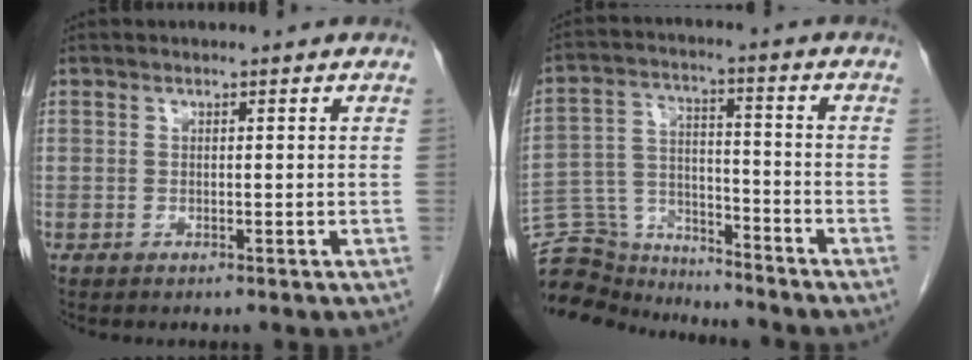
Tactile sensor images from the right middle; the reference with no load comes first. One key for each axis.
{"total": 12.1, "fx": -11.8, "fy": 2.6, "fz": 0.5, "tx": -0.018, "ty": 0.037, "tz": -0.208}